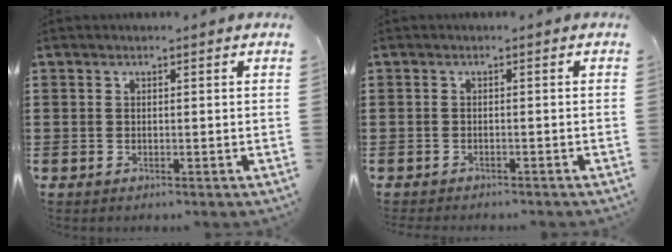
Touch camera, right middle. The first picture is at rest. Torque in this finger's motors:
{"motor_torque": [1.60, 0.00, 0.36, 0.09]}